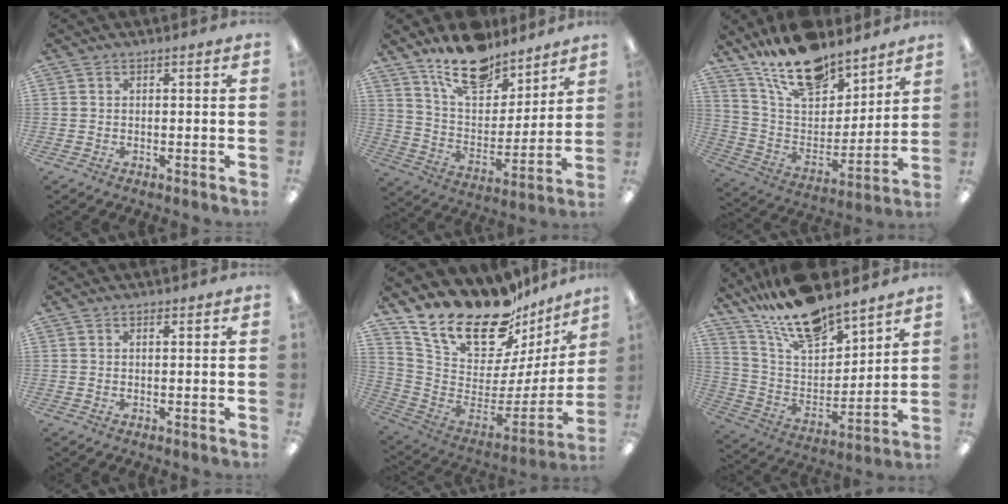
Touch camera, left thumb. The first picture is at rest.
{"total": 16.8, "force": [13.5, 7.4, 6.9], "torque": [-0.117, -0.087, 0.243]}
{"total": 19.0, "force": [15.1, 8.0, 8.3], "torque": [-0.160, -0.096, 0.270]}
{"total": 0.7, "force": [0.6, 0.3, 0.1], "torque": [0.005, -0.004, 0.010]}
{"total": 23.3, "force": [19.0, 8.7, 10.2], "torque": [-0.175, -0.150, 0.344]}
{"total": 16.8, "force": [14.6, 4.7, 6.9], "torque": [-0.146, -0.097, 0.260]}